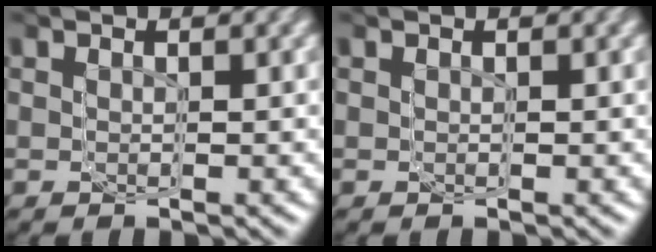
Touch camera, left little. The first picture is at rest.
{"total": 0.0}